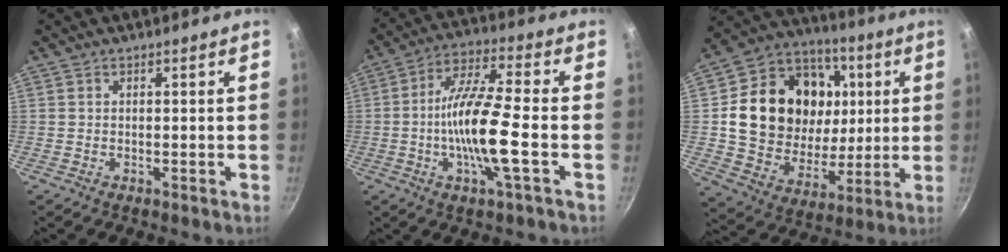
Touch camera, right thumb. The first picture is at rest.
{"total": 15.6, "force": [-3.5, 2.9, 14.9], "torque": [-0.282, 0.032, -0.079]}
{"total": 24.7, "force": [4.6, 19.3, 14.8], "torque": [-0.231, 0.004, 0.085]}